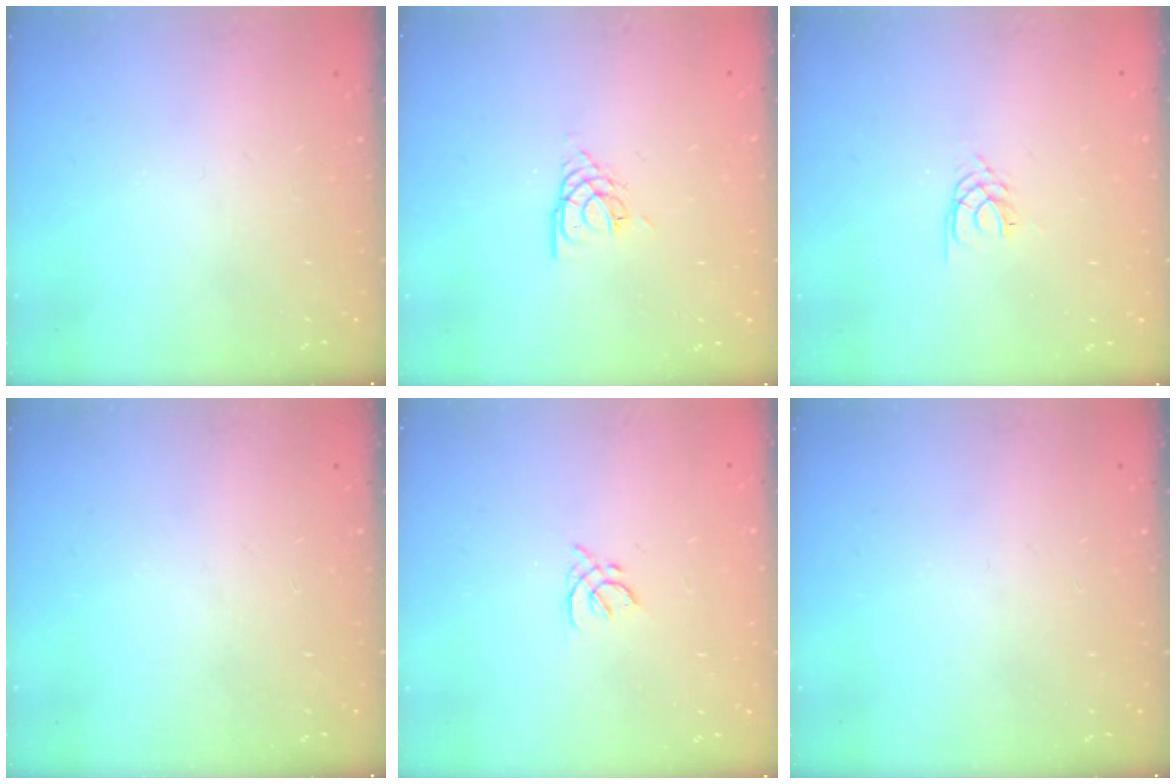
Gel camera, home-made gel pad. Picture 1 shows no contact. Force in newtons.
{"total": 3.7, "press": 3.6, "slide": 0.6}
{"total": 1.6, "press": 1.6, "slide": 0.2}
{"total": 0.0}
{"total": 2.0, "press": 2.0, "slide": 0.6}
{"total": 0.0}